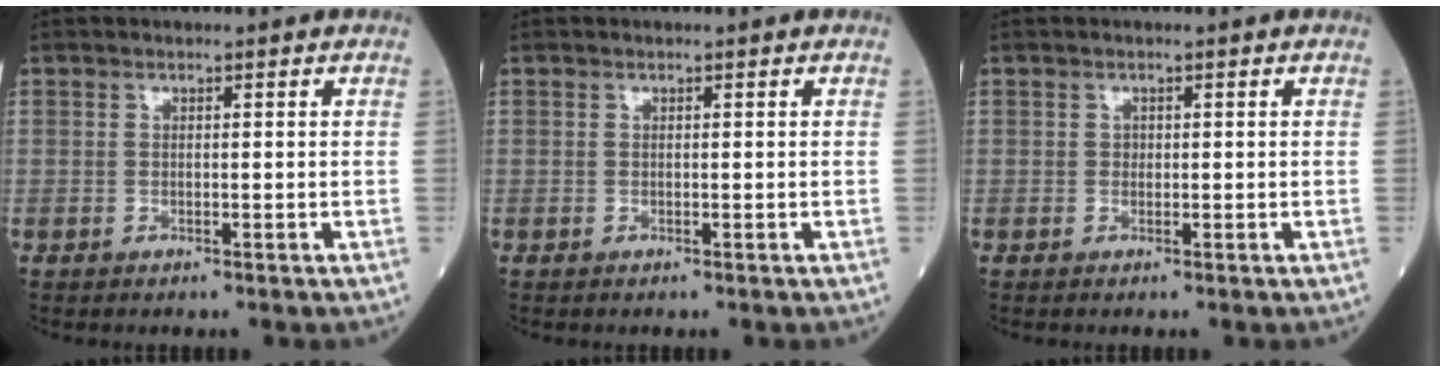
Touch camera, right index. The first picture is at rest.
{"total": 0.0}
{"total": 0.6, "force": [0.0, 0.5, 0.2], "torque": [0.000, 0.002, -0.001]}